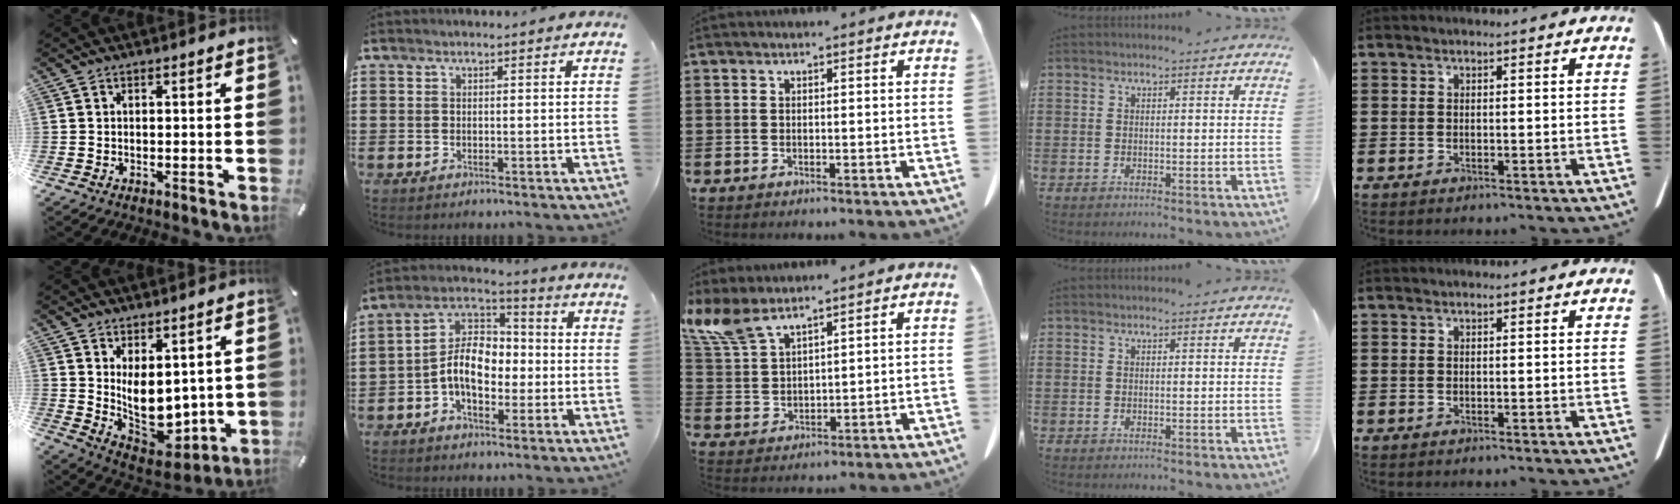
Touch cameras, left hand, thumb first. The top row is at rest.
{"thumb": {"total": 10.4, "force": [1.8, 7.5, 6.9], "torque": [-0.094, -0.038, 0.046]}, "index": {"total": 9.0, "force": [-1.7, 5.8, 6.7], "torque": [-0.154, 0.010, -0.038]}, "middle": {"total": 7.0, "force": [5.4, 1.8, 4.2], "torque": [-0.113, -0.017, 0.097]}}